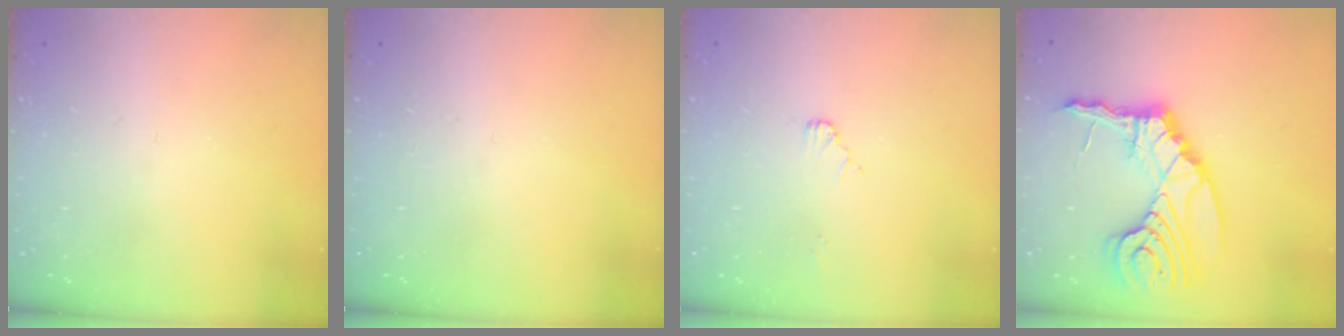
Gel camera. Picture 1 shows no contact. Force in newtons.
{"total": 0.0}
{"total": 2.0, "press": 2.0, "slide": 0.2}
{"total": 19.7, "press": 19.3, "slide": 3.7}